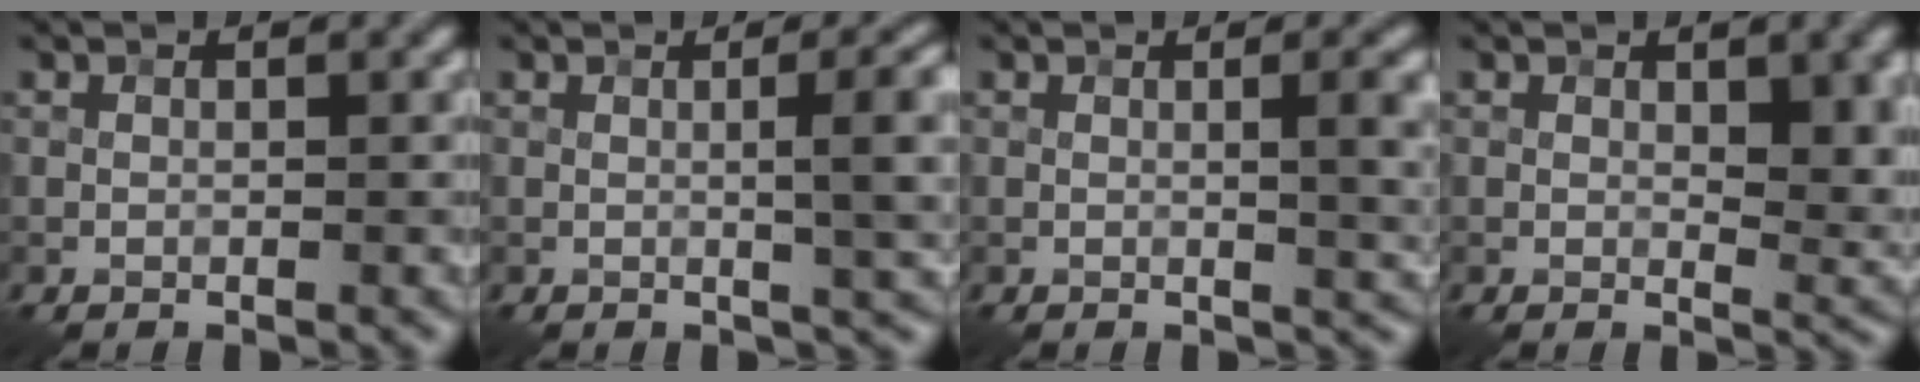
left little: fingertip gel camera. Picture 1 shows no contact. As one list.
[{"total": 6.2, "force": [0.3, 1.7, 5.9], "torque": [-0.064, 0.013, 0.002]}, {"total": 4.5, "force": [0.3, 1.2, 4.3], "torque": [-0.049, 0.011, 0.001]}, {"total": 4.5, "force": [1.0, 1.8, 4.1], "torque": [-0.050, -0.004, 0.017]}]